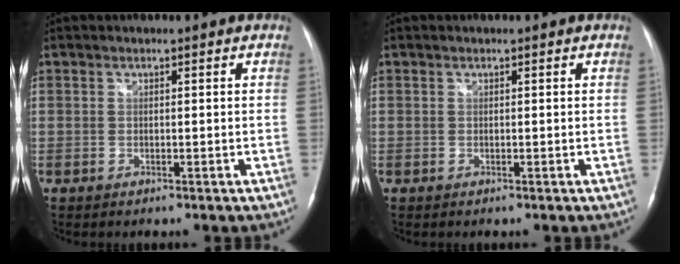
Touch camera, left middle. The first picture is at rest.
{"total": 0.0}